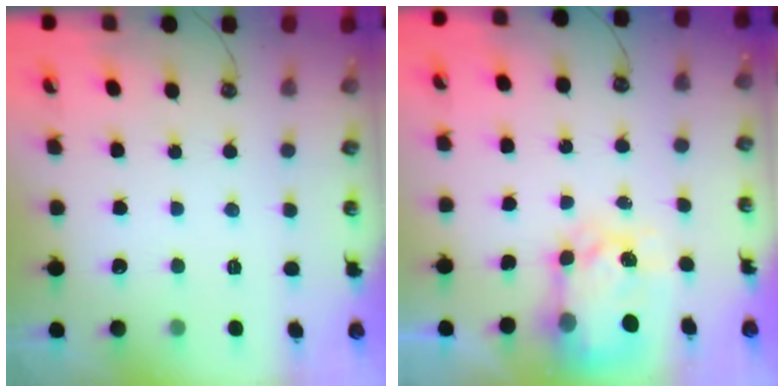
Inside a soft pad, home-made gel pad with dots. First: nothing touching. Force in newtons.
{"total": 5.4, "press": 5.3, "slide": 0.8}